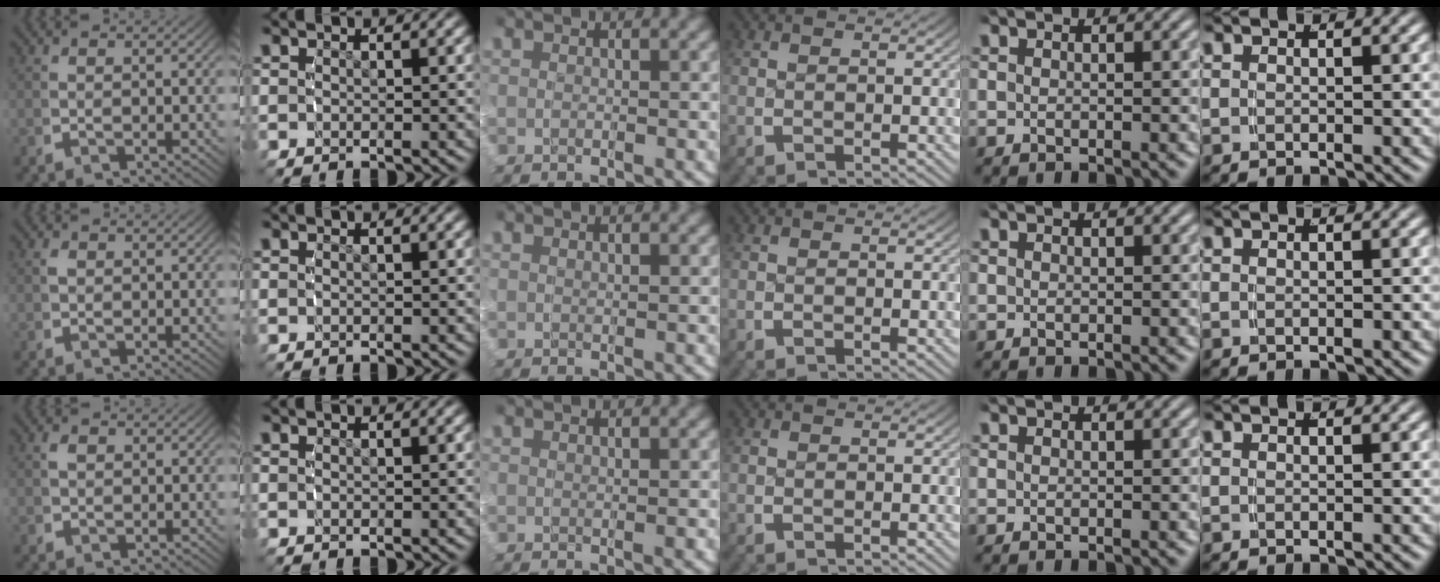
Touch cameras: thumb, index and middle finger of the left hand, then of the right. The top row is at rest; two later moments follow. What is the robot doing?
{"motion": "grasp_and_lifting", "object": "ribbon"}